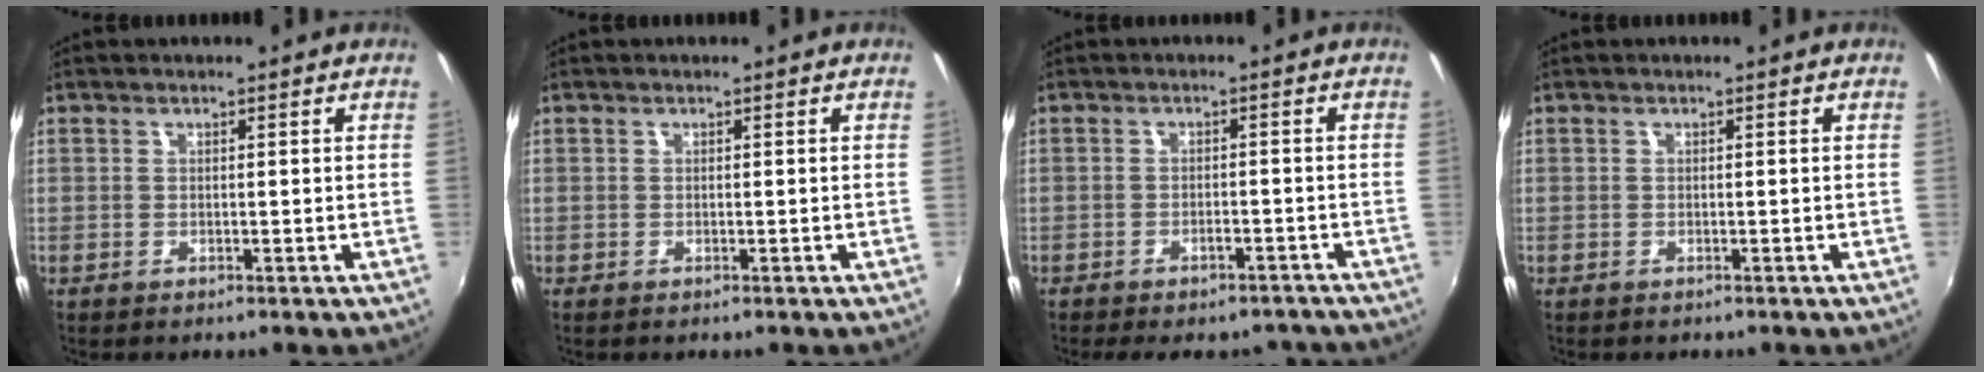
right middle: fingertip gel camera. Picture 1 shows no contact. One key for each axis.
{"total": 0.0}
{"total": 9.7, "fx": -8.2, "fy": 3.7, "fz": 3.6, "tx": -0.079, "ty": -0.004, "tz": -0.097}
{"total": 0.0}